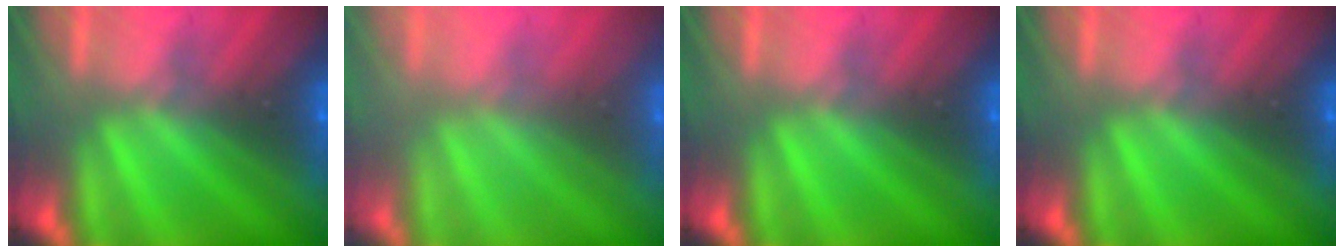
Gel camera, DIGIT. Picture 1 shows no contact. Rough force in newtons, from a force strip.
{"total": 2.4}
{"total": 0.0}
{"total": 0.0}